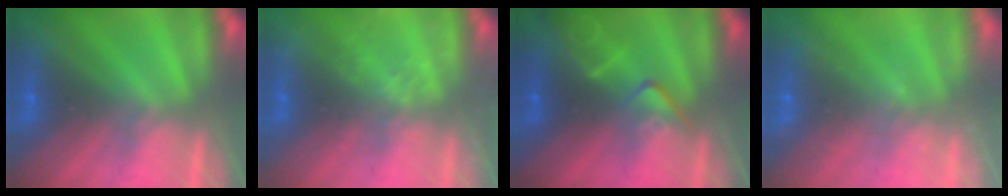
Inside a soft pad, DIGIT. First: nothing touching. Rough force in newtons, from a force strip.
{"total": 2.4}
{"total": 2.2}
{"total": 2.4}